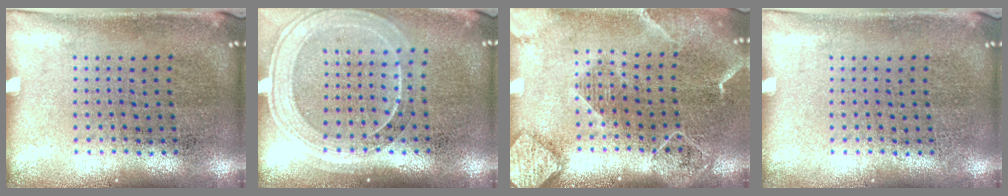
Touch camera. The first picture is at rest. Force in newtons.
{"total": 1.7, "press": 1.5, "slide": 0.7}
{"total": 2.3, "press": 1.9, "slide": 1.2}
{"total": 0.0}